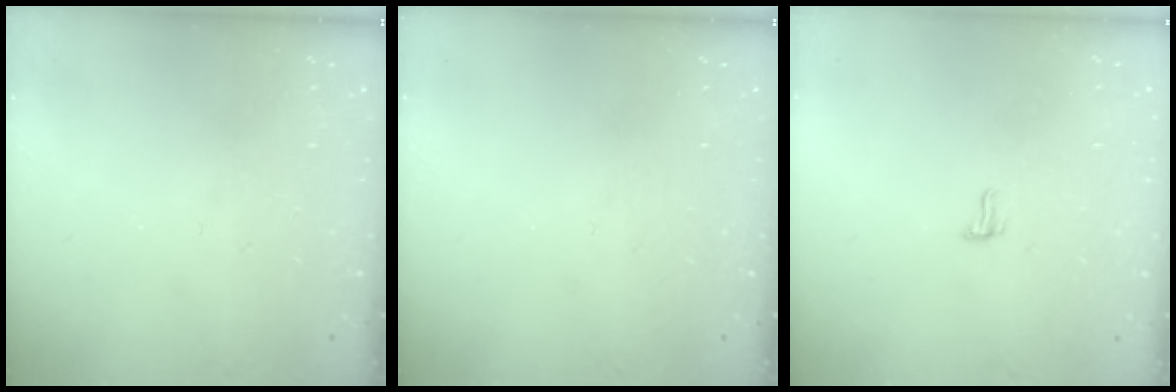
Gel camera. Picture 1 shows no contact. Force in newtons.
{"total": 0.0}
{"total": 5.1, "press": 4.7, "slide": 2.0}